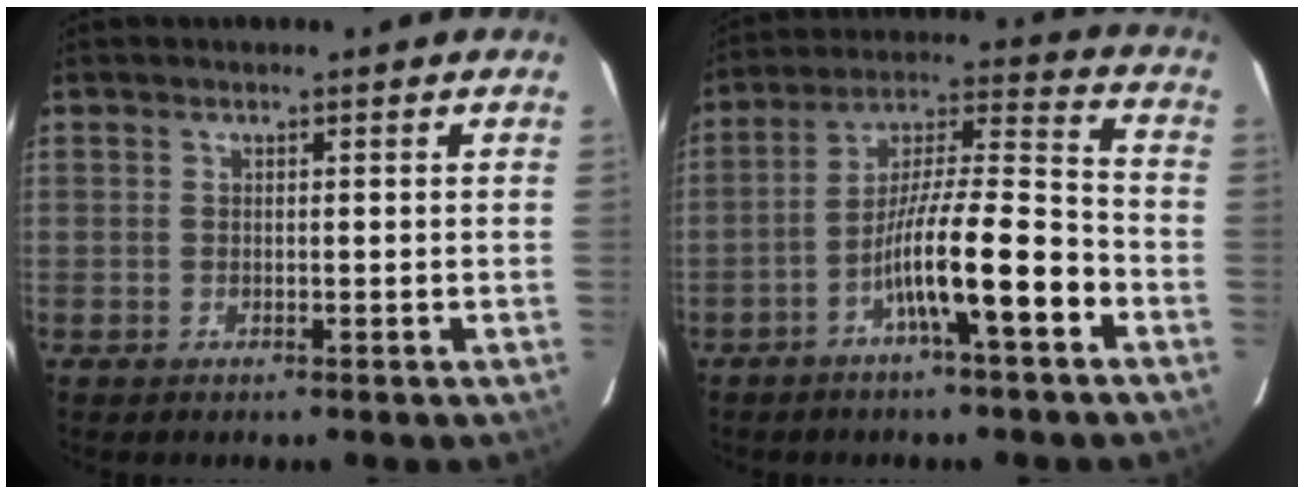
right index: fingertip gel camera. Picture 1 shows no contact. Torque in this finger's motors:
{"motor_torque": [1.47, -0.66, 0.97, 0.21]}